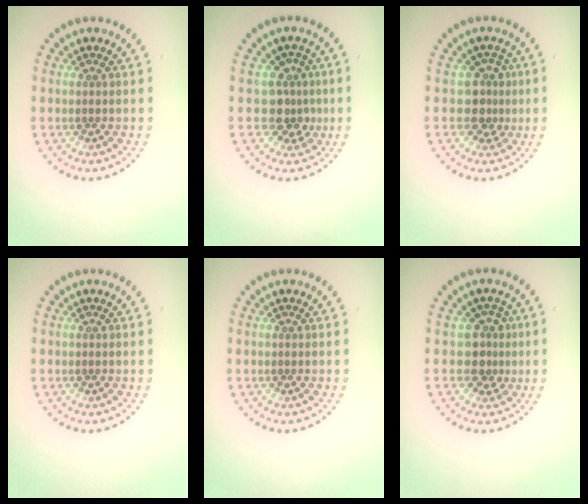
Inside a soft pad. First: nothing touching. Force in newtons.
{"total": 2.8, "press": 2.1, "slide": 1.9}
{"total": 2.5, "press": 1.8, "slide": 1.8}
{"total": 0.0}
{"total": 0.0}
{"total": 2.5, "press": 1.8, "slide": 1.8}